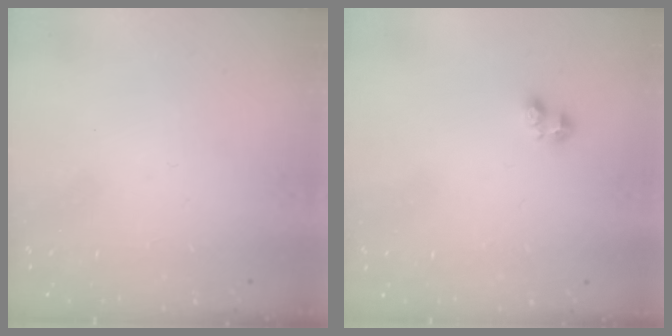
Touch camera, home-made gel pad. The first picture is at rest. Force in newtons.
{"total": 1.9, "press": 1.8, "slide": 0.5}